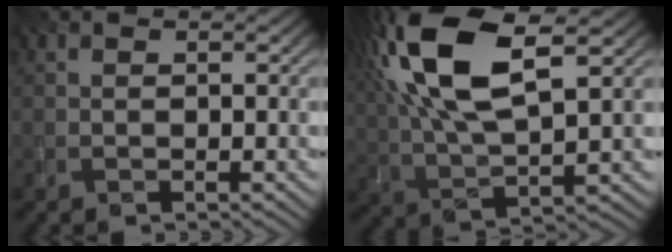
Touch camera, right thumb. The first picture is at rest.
{"total": 15.6, "force": [6.1, 6.3, 12.9], "torque": [-0.299, 0.023, 0.112]}